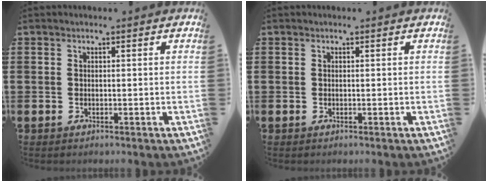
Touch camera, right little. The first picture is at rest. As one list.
[{"total": 0.0}]